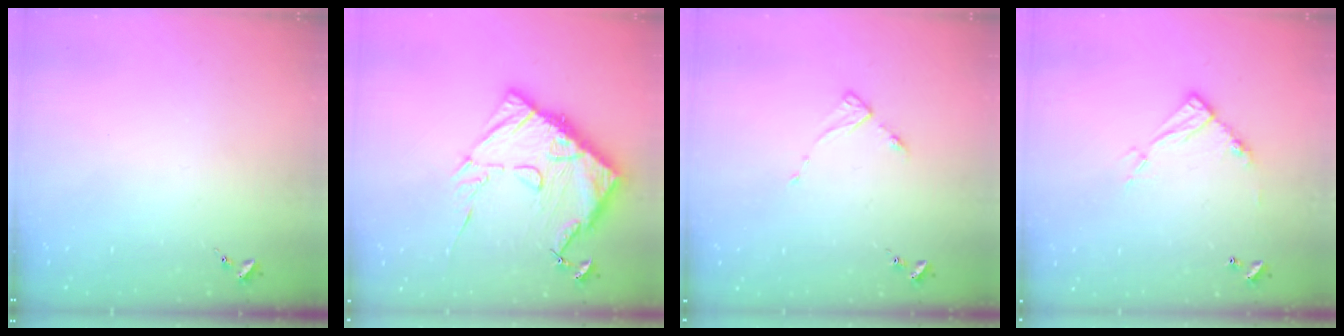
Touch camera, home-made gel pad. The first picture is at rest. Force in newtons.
{"total": 18.0, "press": 17.9, "slide": 1.9}
{"total": 3.7, "press": 3.6, "slide": 0.4}
{"total": 11.8, "press": 11.7, "slide": 1.1}